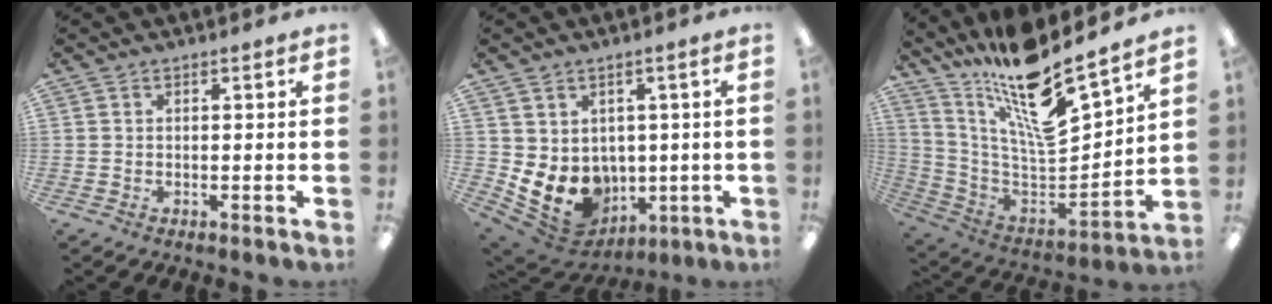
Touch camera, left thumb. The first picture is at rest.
{"total": 10.2, "force": [-1.8, 8.4, 5.4], "torque": [-0.112, -0.011, -0.024]}
{"total": 16.2, "force": [12.8, 2.2, 9.7], "torque": [-0.169, -0.118, 0.211]}